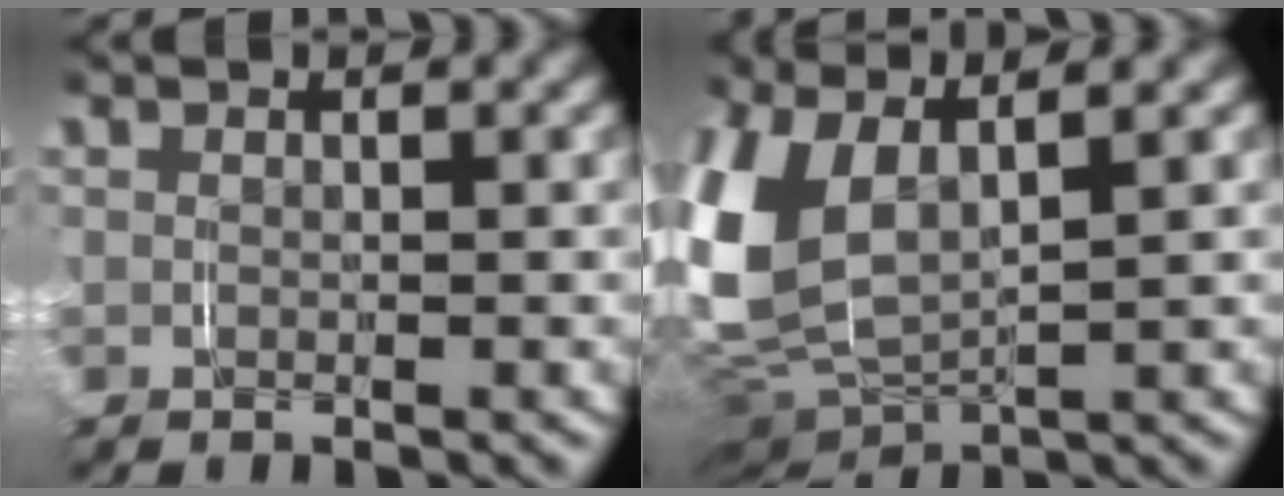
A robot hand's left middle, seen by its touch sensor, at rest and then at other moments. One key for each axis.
{"total": 9.4, "fx": 0.5, "fy": 6.6, "fz": 6.7, "tx": -0.204, "ty": -0.018, "tz": 0.014}